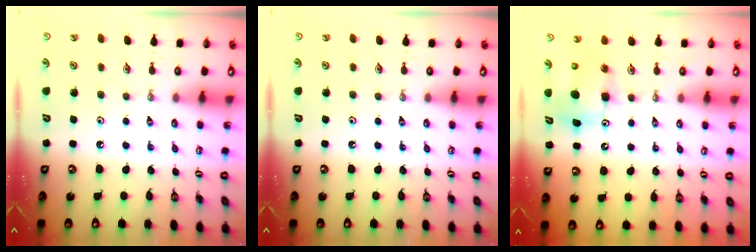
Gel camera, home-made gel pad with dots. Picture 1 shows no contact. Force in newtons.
{"total": 0.0}
{"total": 7.7, "press": 7.4, "slide": 2.0}